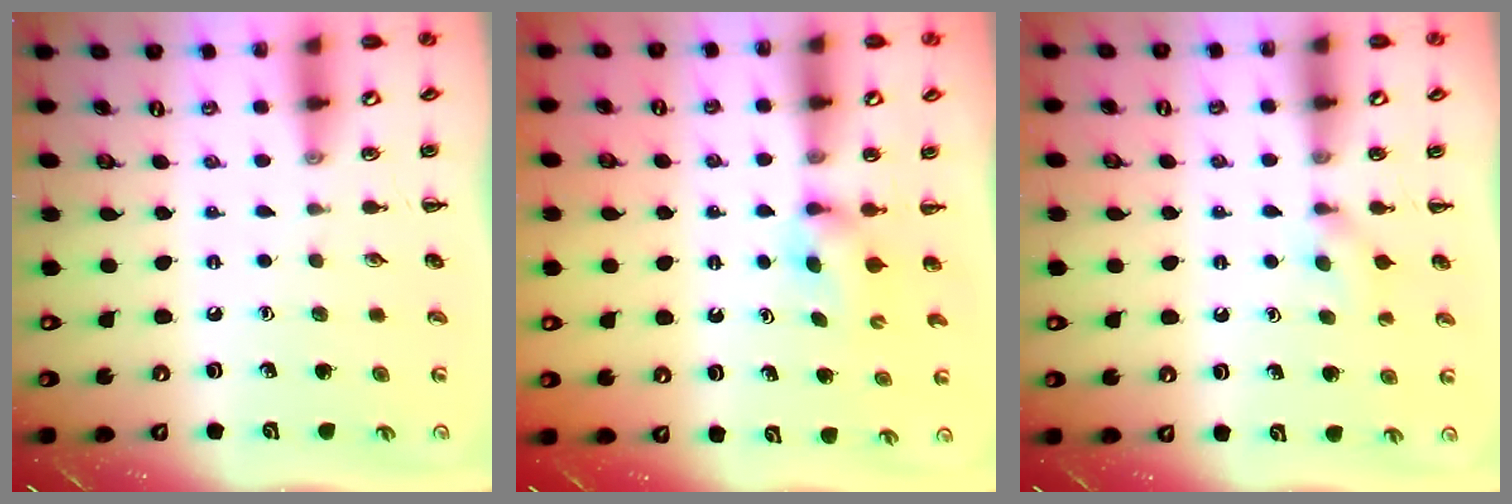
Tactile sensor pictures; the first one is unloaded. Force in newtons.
{"total": 2.9, "press": 2.8, "slide": 1.0}
{"total": 4.1, "press": 3.8, "slide": 1.4}